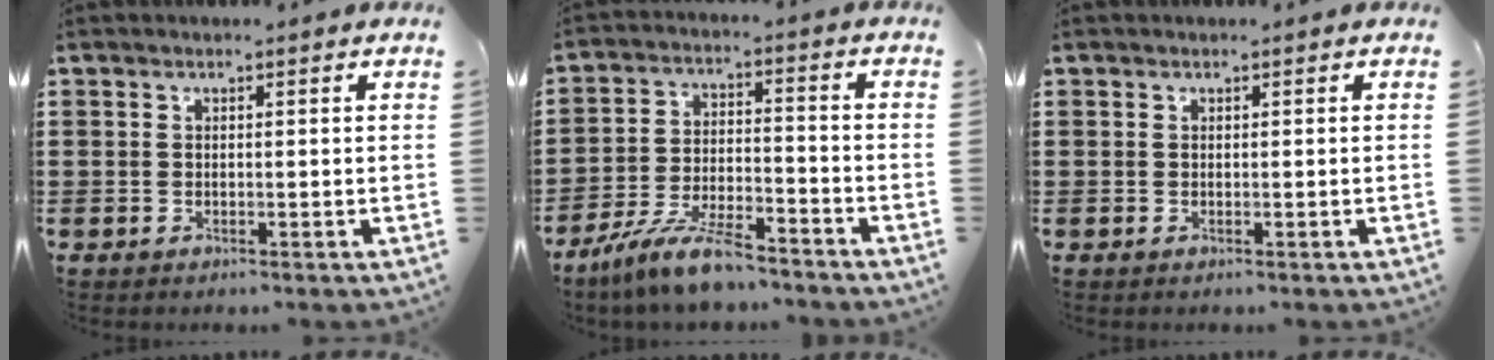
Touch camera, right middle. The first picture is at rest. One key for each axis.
{"total": 8.7, "fx": -7.4, "fy": 1.2, "fz": 4.3, "tx": -0.094, "ty": 0.005, "tz": -0.145}
{"total": 0.0}